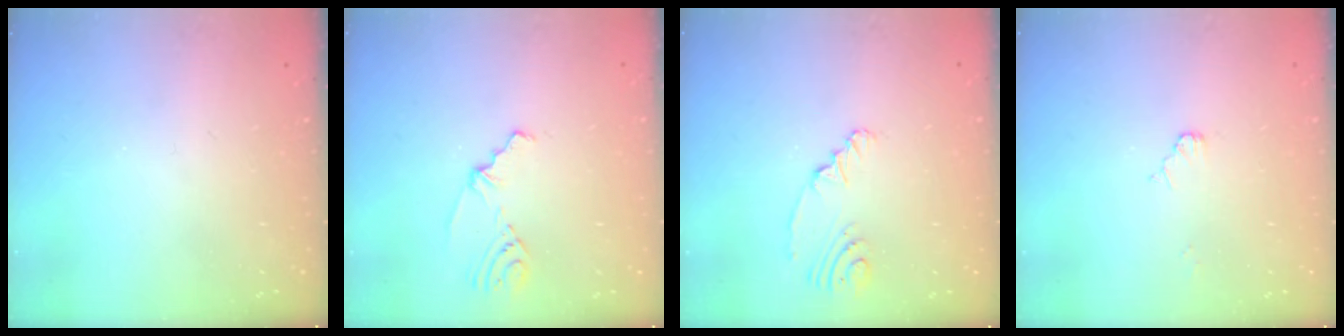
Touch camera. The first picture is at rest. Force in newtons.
{"total": 2.8, "press": 2.4, "slide": 1.5}
{"total": 3.3, "press": 2.4, "slide": 2.3}
{"total": 2.0, "press": 2.0, "slide": 0.2}